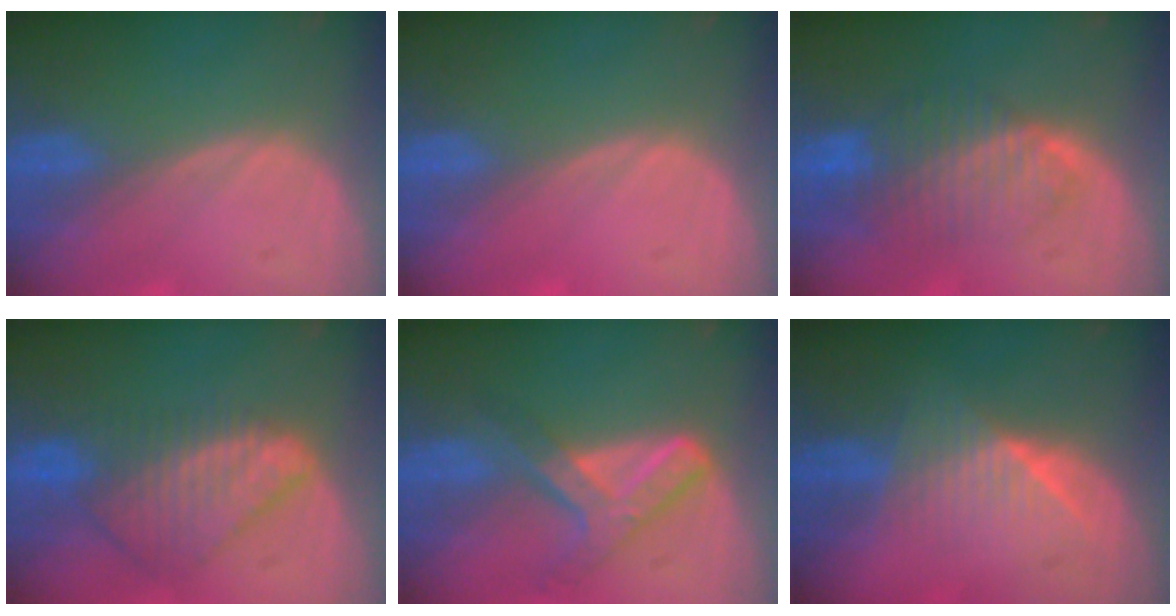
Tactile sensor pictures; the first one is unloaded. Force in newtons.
{"total": 0.5, "press": 0.1, "slide": 0.5}
{"total": 8.4, "press": 7.2, "slide": 4.2}
{"total": 8.9, "press": 7.6, "slide": 4.5}
{"total": 7.2, "press": 6.1, "slide": 3.8}
{"total": 6.3, "press": 5.9, "slide": 2.3}